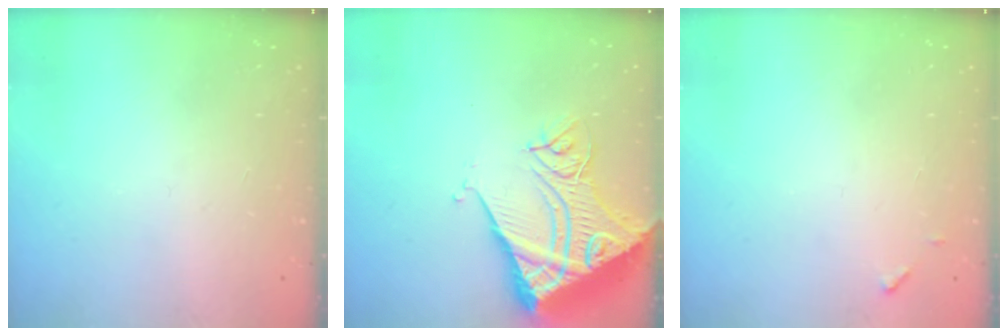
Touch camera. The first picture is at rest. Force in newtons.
{"total": 16.3, "press": 16.2, "slide": 1.9}
{"total": 4.6, "press": 4.6, "slide": 0.3}